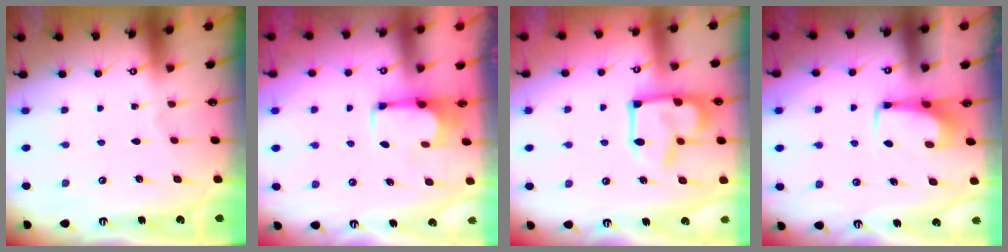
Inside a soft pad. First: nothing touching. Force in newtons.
{"total": 1.7, "press": 1.5, "slide": 0.9}
{"total": 15.1, "press": 15.0, "slide": 1.3}
{"total": 3.0, "press": 2.9, "slide": 0.4}